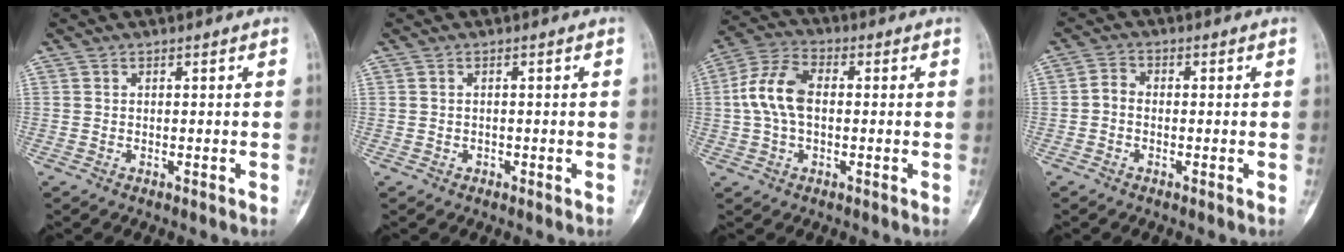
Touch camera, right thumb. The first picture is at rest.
{"total": 2.1, "force": [-1.0, 1.8, 0.5], "torque": [0.006, 0.013, -0.015]}
{"total": 9.7, "force": [0.3, 5.9, 7.7], "torque": [-0.159, 0.026, 0.000]}
{"total": 2.4, "force": [-0.6, 1.8, 1.5], "torque": [-0.021, 0.010, -0.020]}